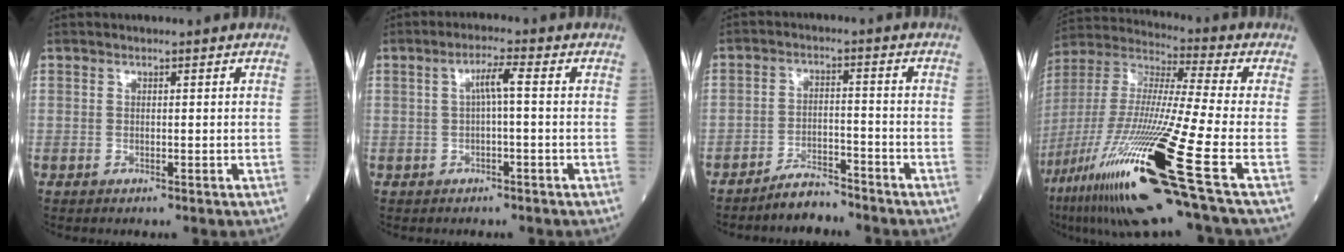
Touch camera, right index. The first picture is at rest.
{"total": 3.1, "force": [0.2, 0.2, 3.1], "torque": [-0.057, 0.010, 0.005]}
{"total": 4.2, "force": [-4.0, 0.9, 0.8], "torque": [-0.013, -0.005, -0.072]}
{"total": 26.0, "force": [-12.4, 0.2, 22.9], "torque": [-0.460, -0.063, -0.230]}